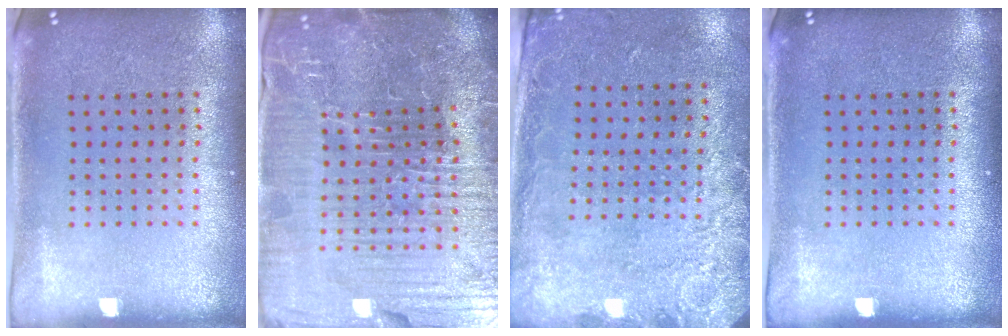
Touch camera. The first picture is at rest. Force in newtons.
{"total": 7.4, "press": 6.6, "slide": 3.3}
{"total": 2.7, "press": 2.0, "slide": 1.8}
{"total": 0.0}